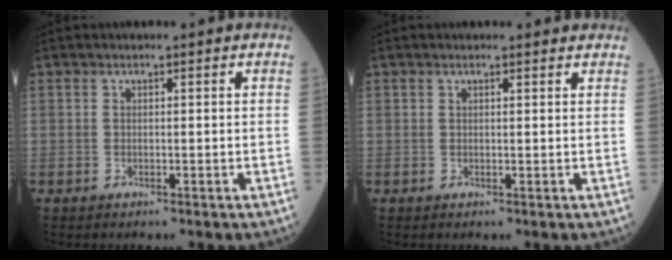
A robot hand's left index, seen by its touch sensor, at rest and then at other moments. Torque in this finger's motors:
{"motor_torque": [1.07, -1.07, 0.05, 0.02]}